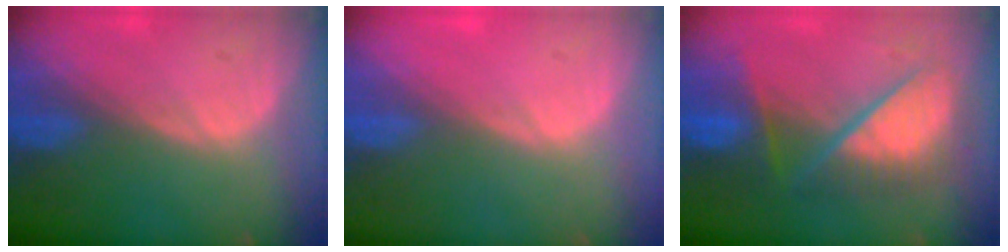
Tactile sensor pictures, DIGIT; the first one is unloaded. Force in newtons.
{"total": 0.5, "press": 0.0, "slide": 0.5}
{"total": 9.9, "press": 9.9, "slide": 1.0}